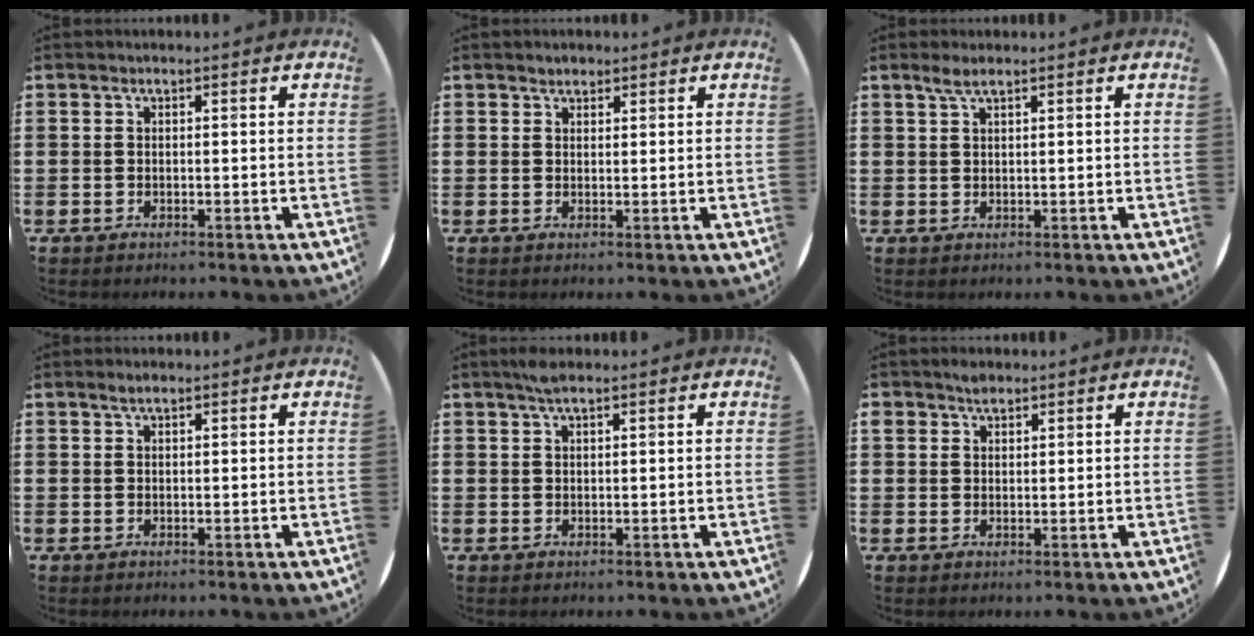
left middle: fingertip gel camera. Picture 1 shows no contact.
{"total": 1.4, "force": [1.3, 0.5, 0.1], "torque": [-0.004, 0.002, 0.025]}
{"total": 2.0, "force": [1.5, 0.3, 1.3], "torque": [-0.028, 0.003, 0.026]}
{"total": 1.2, "force": [1.0, 0.3, 0.6], "torque": [-0.013, 0.003, 0.017]}
{"total": 2.0, "force": [1.6, 0.4, 1.2], "torque": [-0.026, 0.003, 0.029]}
{"total": 2.0, "force": [1.7, 1.0, 0.3], "torque": [-0.001, -0.001, 0.033]}